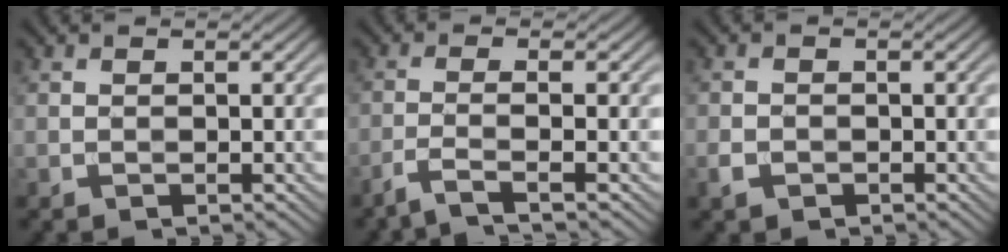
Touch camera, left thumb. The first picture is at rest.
{"total": 3.3, "force": [-2.0, 0.3, 2.6], "torque": [-0.040, 0.006, -0.062]}
{"total": 1.8, "force": [-0.9, 1.2, 0.8], "torque": [-0.019, -0.003, -0.022]}